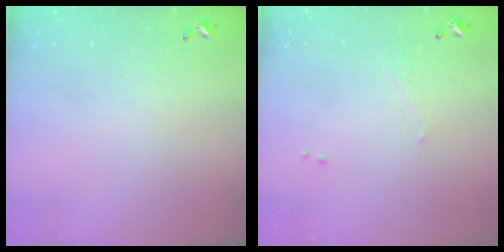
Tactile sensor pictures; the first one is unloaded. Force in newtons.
{"total": 0.7, "press": 0.0, "slide": 0.7}